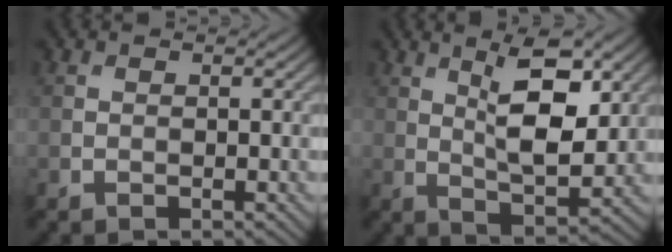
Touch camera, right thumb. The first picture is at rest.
{"total": 9.0, "force": [3.4, 3.2, 7.6], "torque": [-0.125, -0.005, 0.060]}